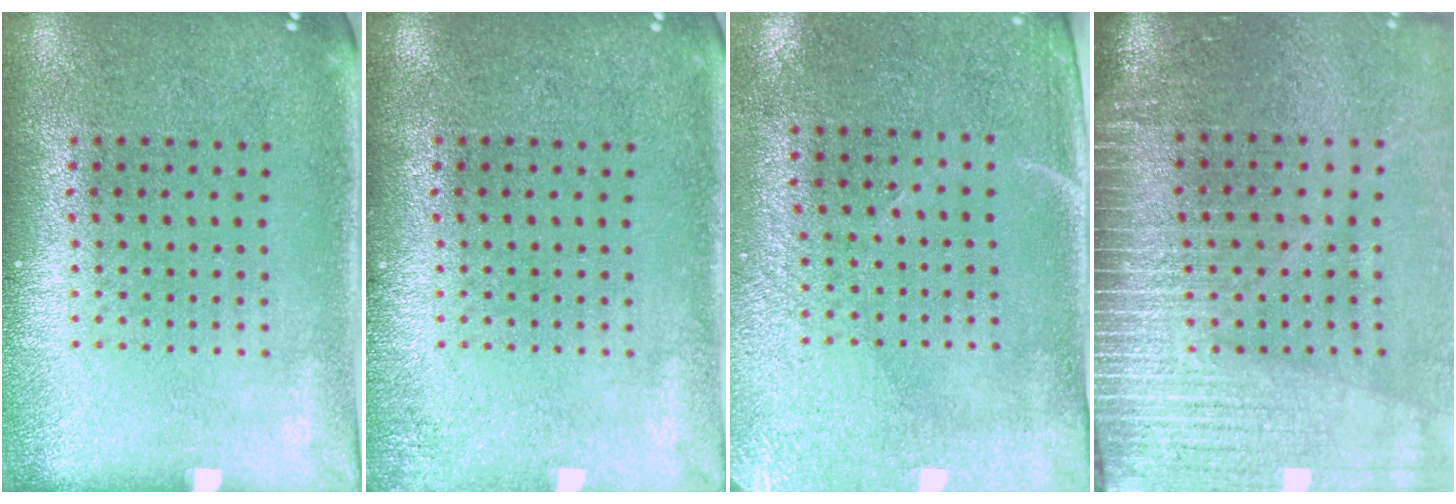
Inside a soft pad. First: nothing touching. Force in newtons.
{"total": 1.2, "press": 1.1, "slide": 0.2}
{"total": 2.9, "press": 2.5, "slide": 1.5}
{"total": 4.3, "press": 3.7, "slide": 2.3}